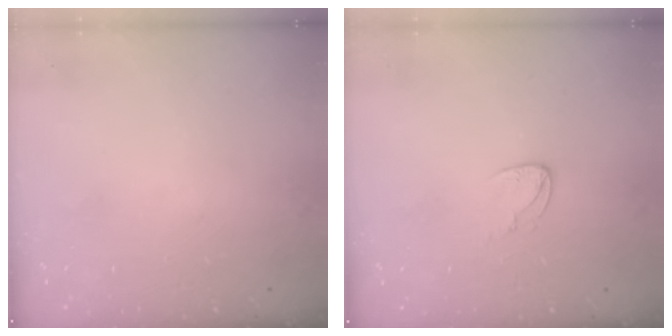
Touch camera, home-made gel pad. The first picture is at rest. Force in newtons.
{"total": 4.1, "press": 4.1, "slide": 0.3}